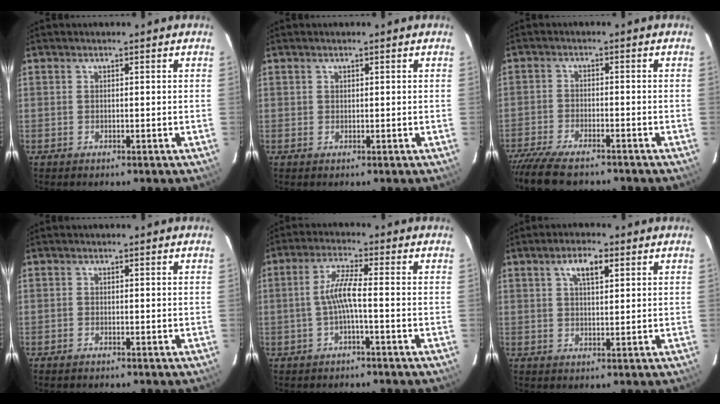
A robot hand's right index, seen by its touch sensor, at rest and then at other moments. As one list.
[{"total": 0.6, "force": [0.3, 0.5, 0.1], "torque": [0.001, 0.003, 0.005]}, {"total": 11.3, "force": [-9.7, 2.8, 5.1], "torque": [-0.121, -0.034, -0.167]}, {"total": 0.7, "force": [-0.6, 0.3, 0.1], "torque": [-0.005, 0.000, -0.013]}, {"total": 4.6, "force": [-1.3, 0.0, 4.4], "torque": [-0.097, 0.007, -0.023]}, {"total": 4.7, "force": [2.2, 1.8, 3.7], "torque": [-0.066, 0.011, 0.039]}]